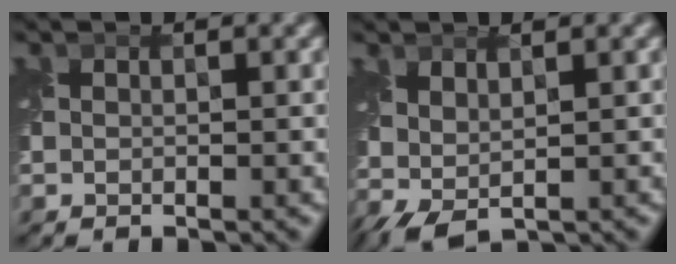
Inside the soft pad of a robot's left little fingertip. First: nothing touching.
{"total": 1.8, "force": [1.0, 0.9, 1.3], "torque": [-0.030, 0.008, 0.022]}